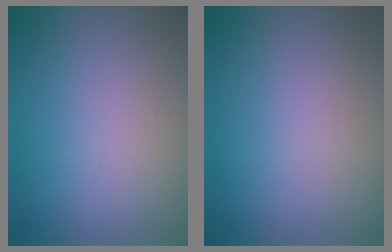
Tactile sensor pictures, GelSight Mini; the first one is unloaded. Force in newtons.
{"total": 0.0}